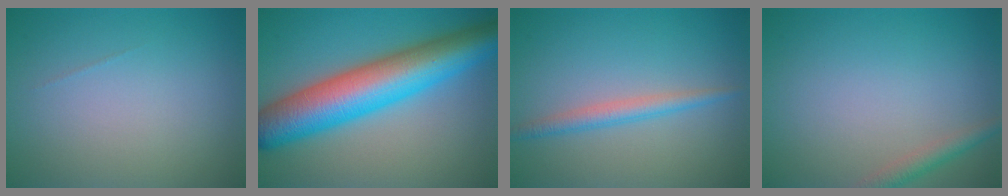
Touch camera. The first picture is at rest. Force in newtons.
{"total": 11.1, "press": 11.1, "slide": 0.2}
{"total": 2.1, "press": 2.1, "slide": 0.0}
{"total": 1.9, "press": 1.9, "slide": 0.0}